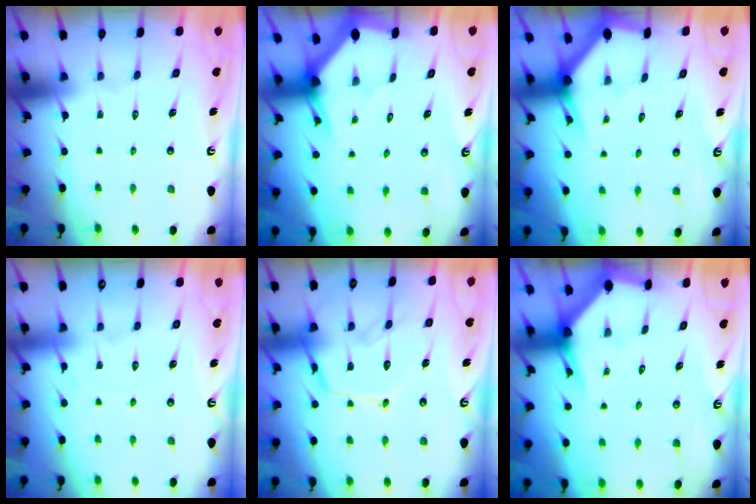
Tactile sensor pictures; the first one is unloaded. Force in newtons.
{"total": 2.8, "press": 2.8, "slide": 0.1}
{"total": 2.9, "press": 2.9, "slide": 0.1}
{"total": 3.7, "press": 3.7, "slide": 0.6}
{"total": 15.1, "press": 15.0, "slide": 1.3}
{"total": 2.8, "press": 2.8, "slide": 0.0}